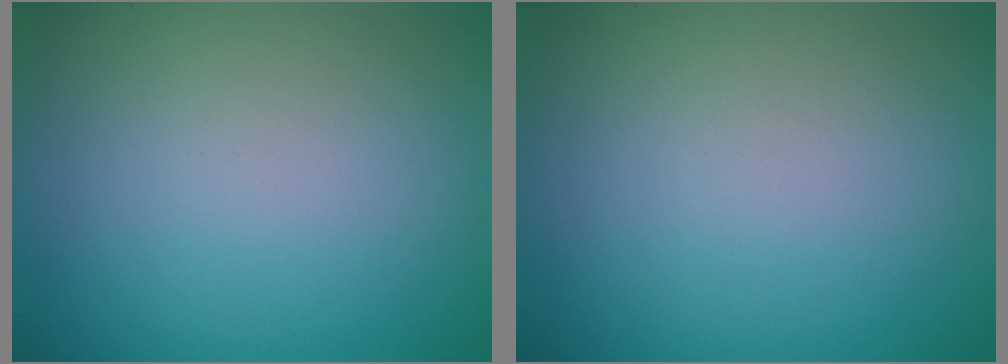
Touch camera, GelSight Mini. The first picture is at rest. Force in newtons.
{"total": 0.0}